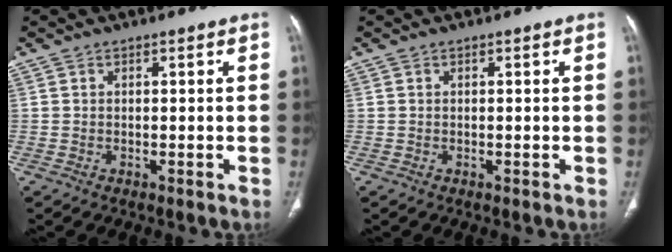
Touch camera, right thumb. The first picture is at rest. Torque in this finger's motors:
{"motor_torque": [-0.09, 0.09, -0.07, 0.07, 0.00]}